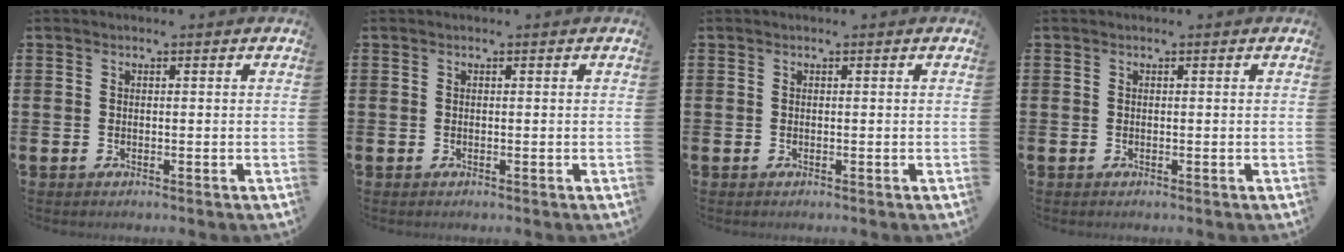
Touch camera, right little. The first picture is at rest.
{"total": 0.0}
{"total": 0.0}
{"total": 0.0}